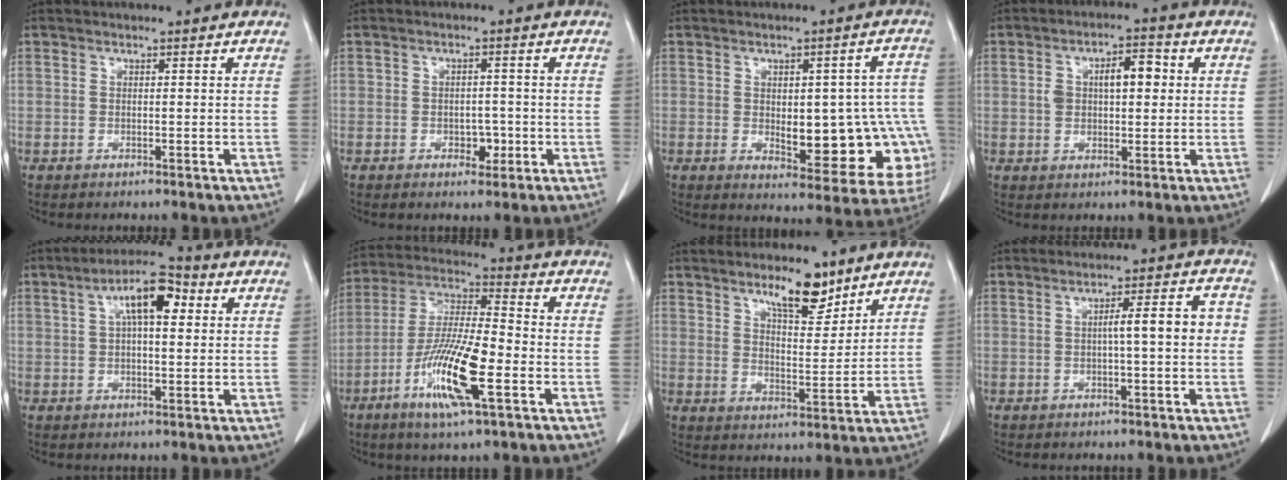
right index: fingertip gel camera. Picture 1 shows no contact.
{"total": 2.9, "force": [-1.0, 2.0, 1.8], "torque": [-0.018, 0.005, -0.009]}
{"total": 16.5, "force": [-2.7, 6.8, 14.8], "torque": [-0.123, 0.026, -0.011]}
{"total": 7.0, "force": [1.4, 3.1, 6.1], "torque": [-0.102, 0.022, 0.027]}
{"total": 8.5, "force": [2.7, 2.7, 7.6], "torque": [-0.135, 0.028, 0.041]}
{"total": 14.1, "force": [-5.3, 1.9, 13.0], "torque": [-0.259, -0.012, -0.100]}
{"total": 8.2, "force": [5.9, 2.6, 5.0], "torque": [-0.081, -0.003, 0.100]}
{"total": 5.3, "force": [-0.2, 0.5, 5.3], "torque": [-0.078, 0.017, -0.003]}